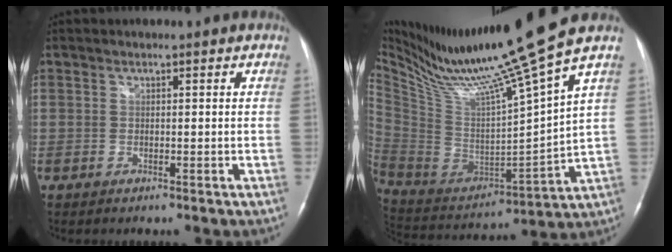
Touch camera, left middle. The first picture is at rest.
{"total": 21.4, "force": [16.8, -3.1, 12.9], "torque": [-0.234, -0.054, 0.299]}